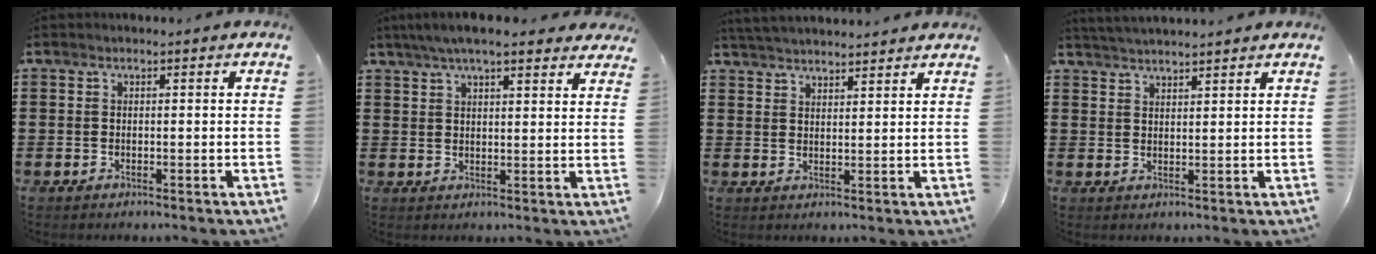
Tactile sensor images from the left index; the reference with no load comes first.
{"total": 5.8, "force": [4.8, 1.1, 3.0], "torque": [-0.070, -0.004, 0.088]}
{"total": 3.4, "force": [3.4, -0.1, 0.2], "torque": [-0.013, -0.007, 0.064]}
{"total": 2.7, "force": [2.7, -0.3, 0.2], "torque": [-0.010, -0.003, 0.051]}